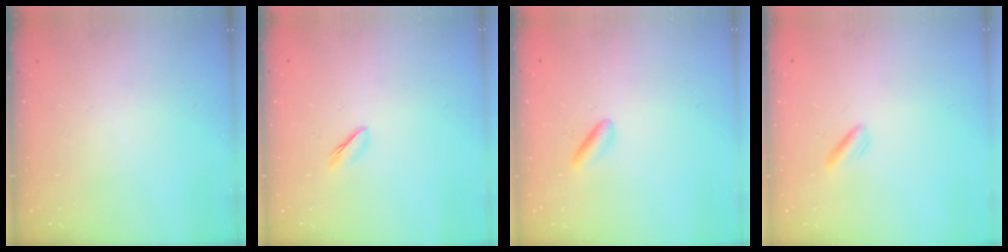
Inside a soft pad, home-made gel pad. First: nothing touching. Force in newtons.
{"total": 2.5, "press": 2.4, "slide": 0.8}
{"total": 3.3, "press": 3.1, "slide": 1.0}
{"total": 2.0, "press": 1.9, "slide": 0.7}